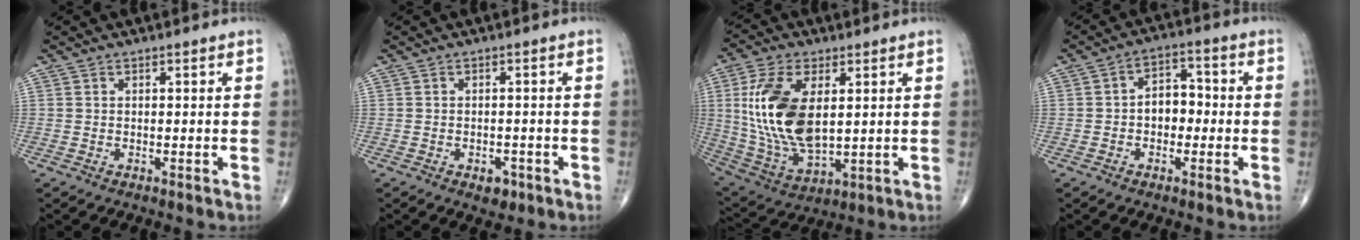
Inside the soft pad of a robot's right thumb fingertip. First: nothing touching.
{"total": 2.7, "force": [-1.5, 1.7, 1.6], "torque": [-0.010, 0.003, -0.016]}
{"total": 18.1, "force": [3.1, 9.5, 15.1], "torque": [-0.302, -0.018, 0.070]}
{"total": 6.3, "force": [-0.7, 4.4, 4.4], "torque": [-0.045, 0.025, -0.021]}